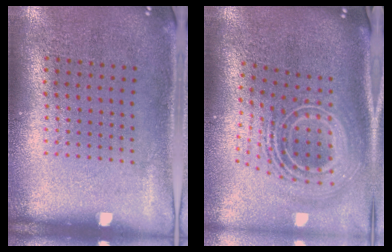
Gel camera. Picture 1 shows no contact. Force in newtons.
{"total": 2.8, "press": 1.9, "slide": 2.1}